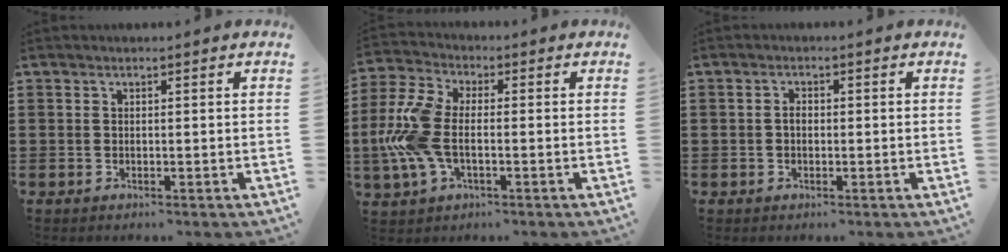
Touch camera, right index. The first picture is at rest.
{"total": 9.7, "force": [-1.3, 5.2, 8.1], "torque": [-0.202, -0.009, -0.029]}
{"total": 1.3, "force": [-0.3, 0.8, 1.0], "torque": [-0.021, 0.002, -0.006]}